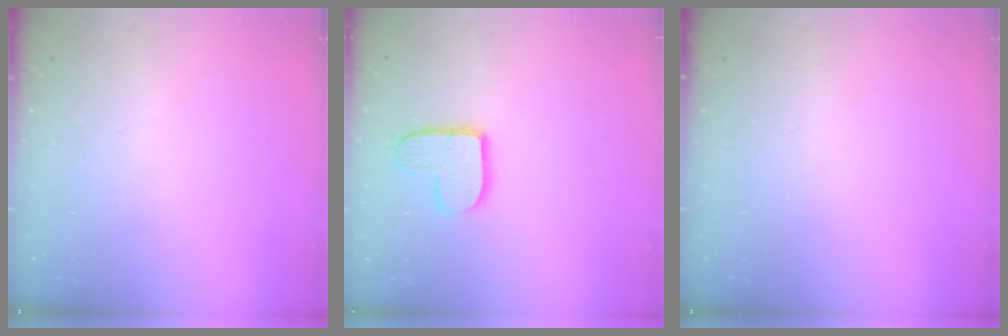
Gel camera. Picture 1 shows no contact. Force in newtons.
{"total": 11.0, "press": 10.9, "slide": 0.9}
{"total": 0.0}